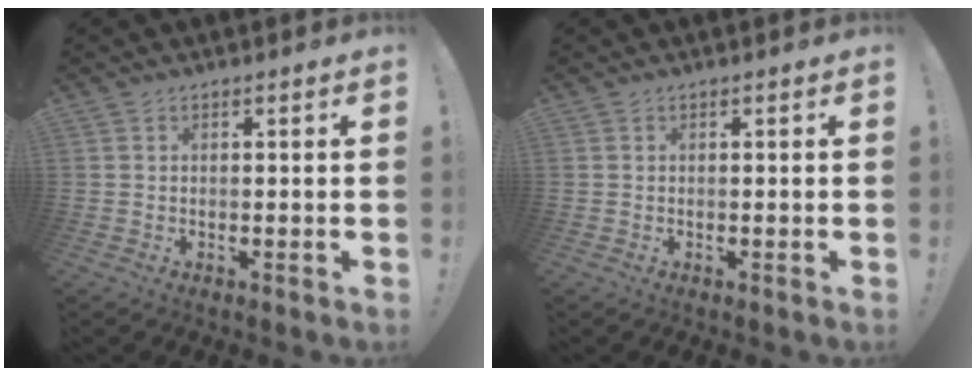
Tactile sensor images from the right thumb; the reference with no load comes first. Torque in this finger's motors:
{"motor_torque": [0.00, 0.00, 0.01, 0.07, 0.06]}